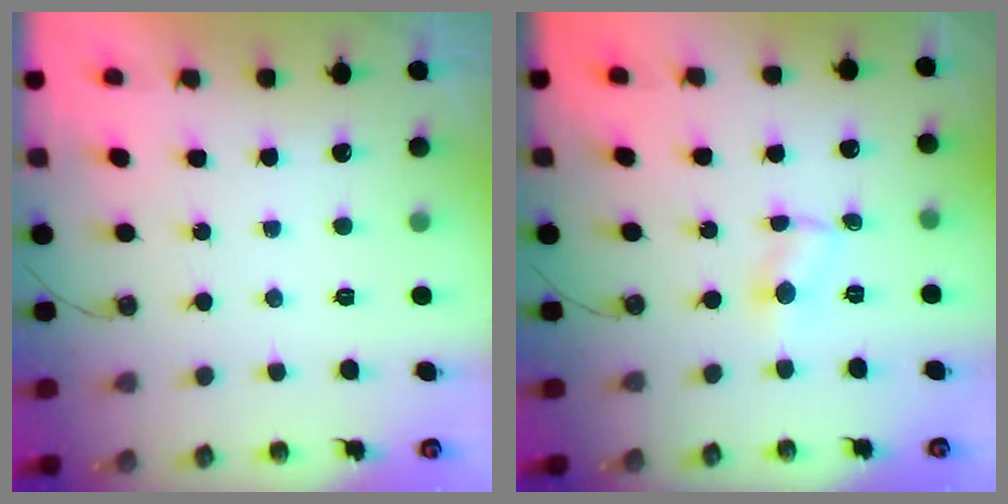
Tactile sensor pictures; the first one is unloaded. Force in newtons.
{"total": 1.8, "press": 1.8, "slide": 0.2}